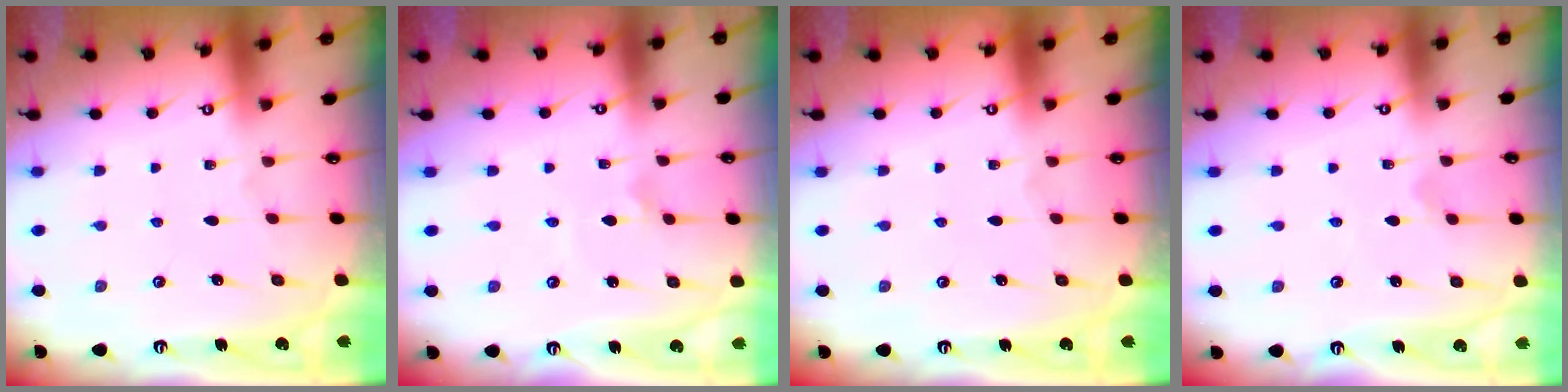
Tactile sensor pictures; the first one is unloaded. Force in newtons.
{"total": 1.3, "press": 1.2, "slide": 0.4}
{"total": 0.0}
{"total": 1.9, "press": 1.8, "slide": 0.3}